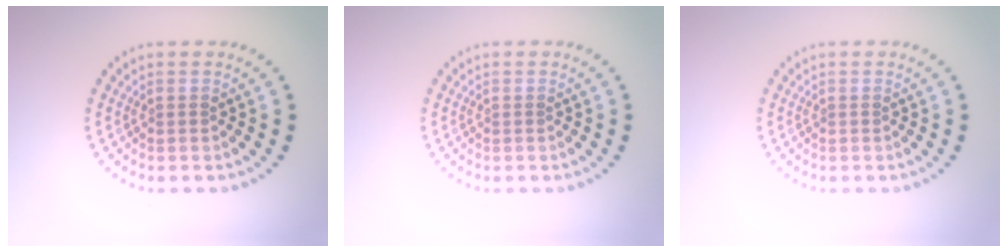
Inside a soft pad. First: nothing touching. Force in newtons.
{"total": 0.0}
{"total": 0.0}